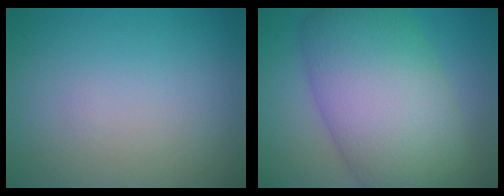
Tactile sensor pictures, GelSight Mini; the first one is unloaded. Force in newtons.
{"total": 12.2, "press": 12.1, "slide": 0.8}